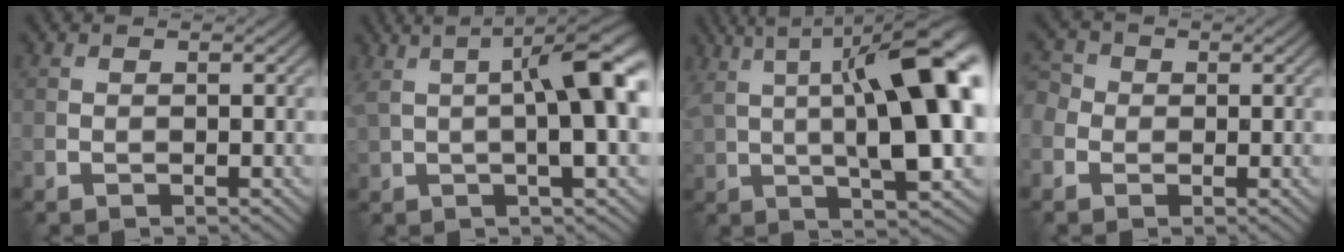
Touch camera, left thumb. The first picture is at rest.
{"total": 10.4, "force": [1.6, 2.3, 10.0], "torque": [-0.154, 0.013, 0.024]}
{"total": 16.7, "force": [3.2, 4.9, 15.7], "torque": [-0.236, 0.030, 0.055]}
{"total": 3.0, "force": [-0.5, 2.7, 1.3], "torque": [-0.042, 0.005, -0.013]}